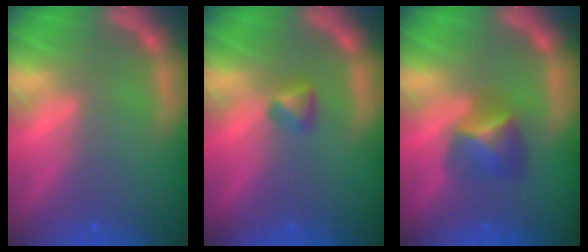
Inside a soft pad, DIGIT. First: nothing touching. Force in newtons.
{"total": 1.4}
{"total": 3.4}